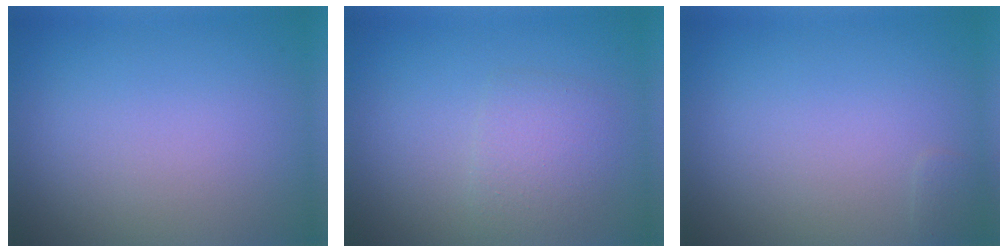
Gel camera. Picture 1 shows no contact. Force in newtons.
{"total": 2.3, "press": 2.3, "slide": 0.0}
{"total": 0.5, "press": 0.5, "slide": 0.0}